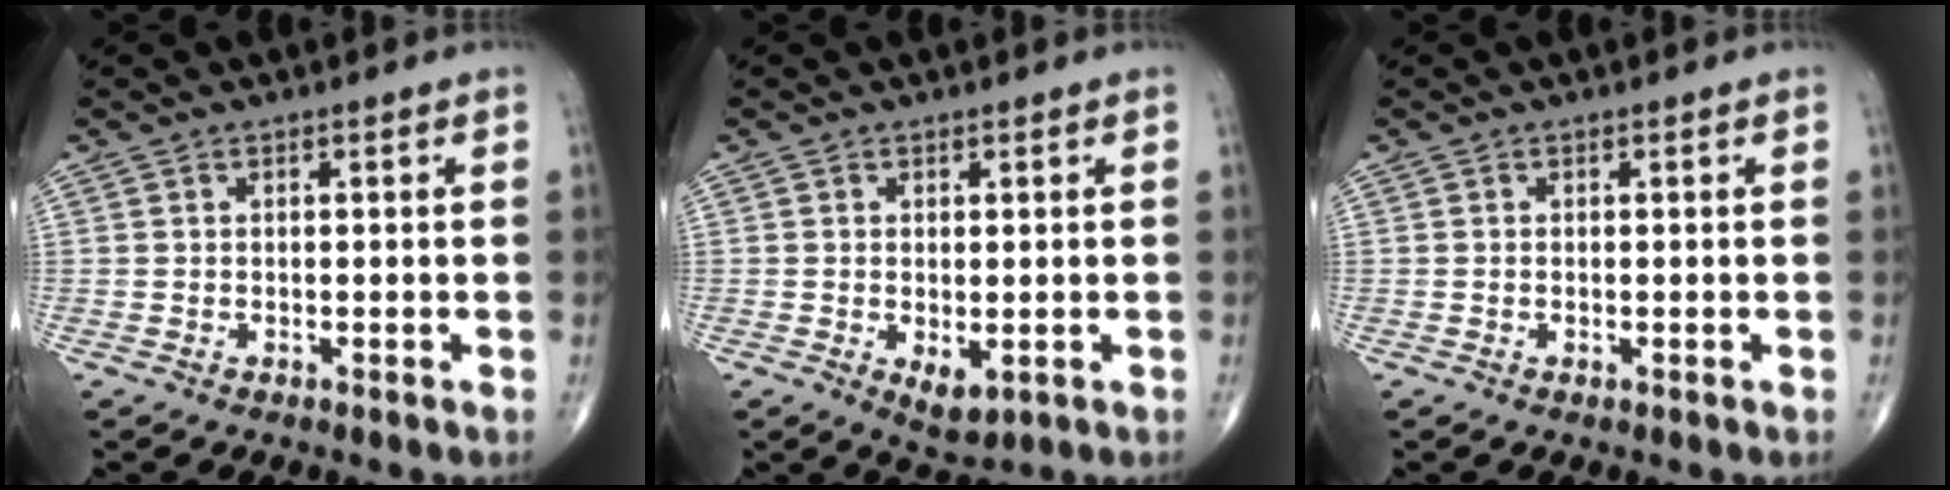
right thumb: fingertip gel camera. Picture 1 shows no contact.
{"total": 4.0, "force": [-0.9, 2.0, 3.4], "torque": [-0.049, -0.011, -0.005]}
{"total": 0.0}